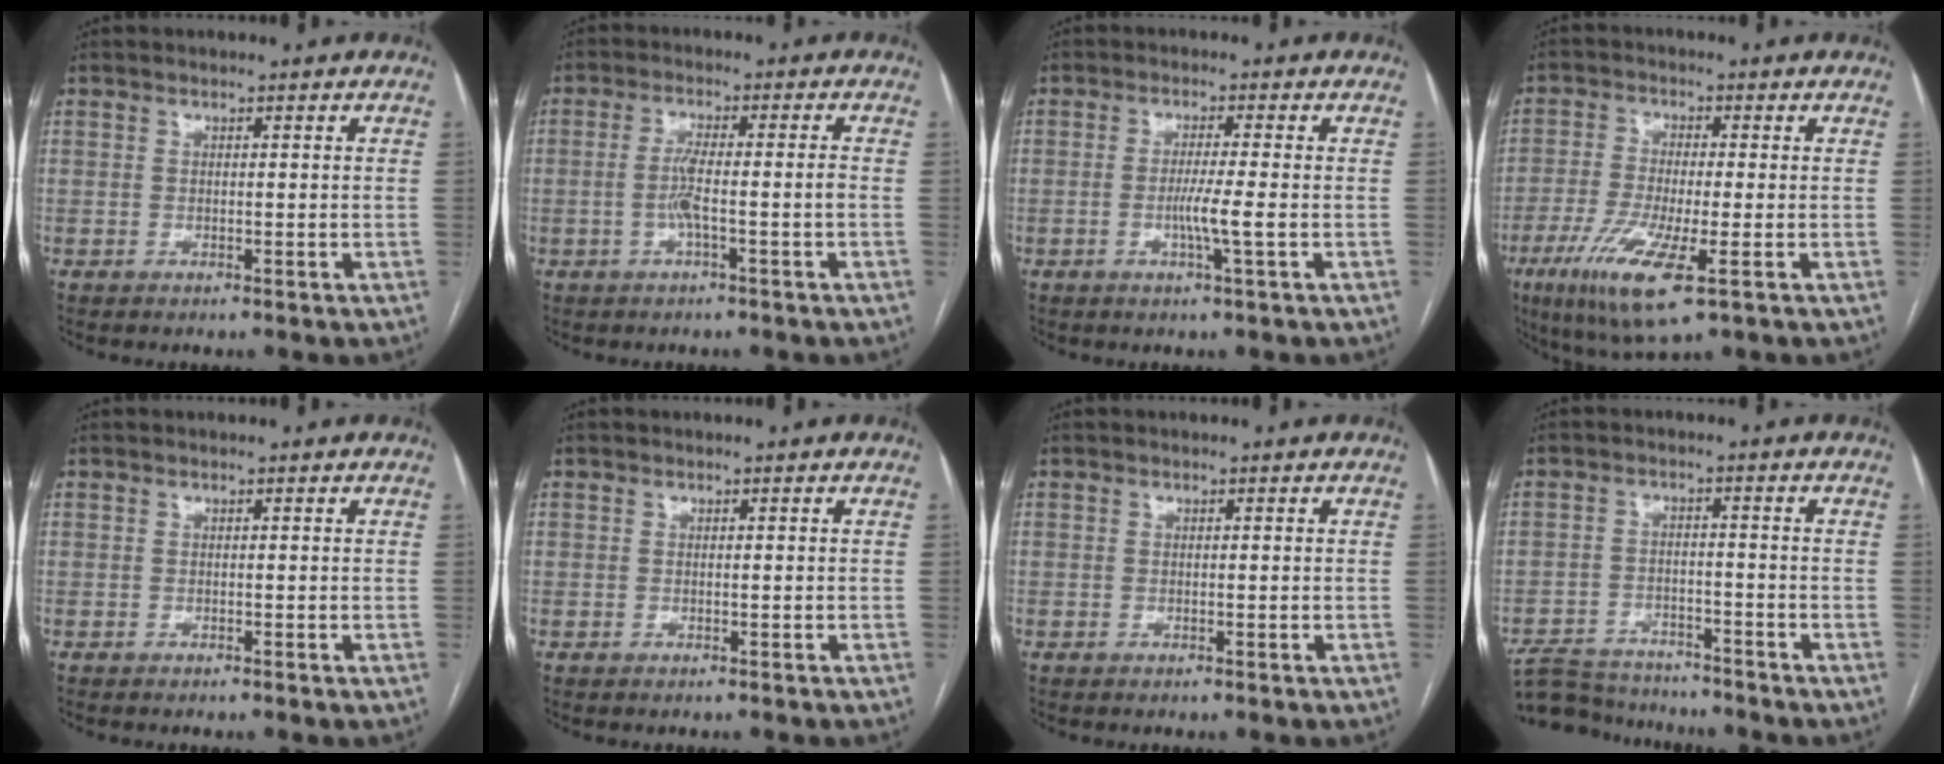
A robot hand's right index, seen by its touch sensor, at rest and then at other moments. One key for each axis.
{"total": 4.2, "fx": -1.4, "fy": -0.3, "fz": 4.0, "tx": -0.081, "ty": 0.009, "tz": -0.024}
{"total": 3.8, "fx": -1.0, "fy": -0.7, "fz": 3.6, "tx": -0.071, "ty": -0.007, "tz": -0.017}
{"total": 10.5, "fx": -4.6, "fy": 2.0, "fz": 9.2, "tx": -0.185, "ty": -0.028, "tz": -0.080}
{"total": 0.0}
{"total": 0.0}
{"total": 0.0}
{"total": 10.1, "fx": -9.5, "fy": 2.9, "fz": 1.9, "tx": -0.034, "ty": 0.006, "tz": -0.151}